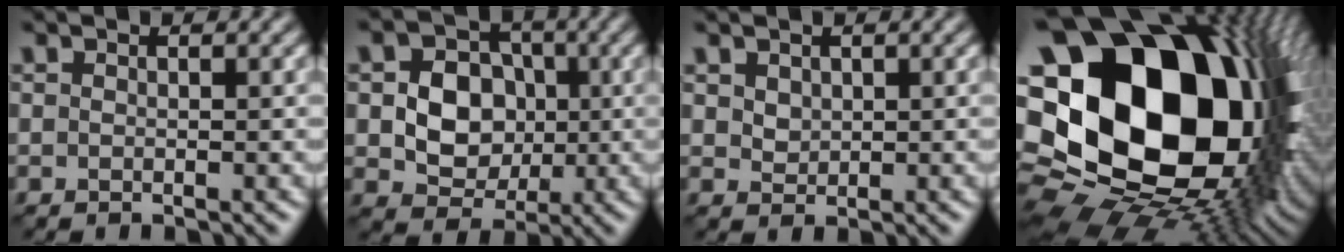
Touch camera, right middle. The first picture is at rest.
{"total": 6.7, "force": [0.0, 5.6, 3.6], "torque": [-0.054, 0.010, -0.004]}
{"total": 1.3, "force": [0.7, 1.0, 0.5], "torque": [-0.011, -0.002, 0.015]}
{"total": 24.4, "force": [2.8, 17.5, 16.8], "torque": [-0.333, -0.018, 0.050]}